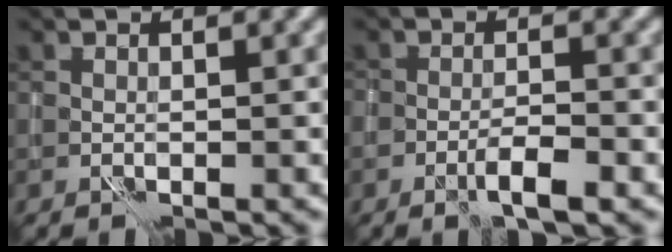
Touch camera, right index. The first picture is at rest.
{"total": 2.5, "force": [-1.6, 0.5, 2.0], "torque": [-0.034, 0.006, -0.029]}